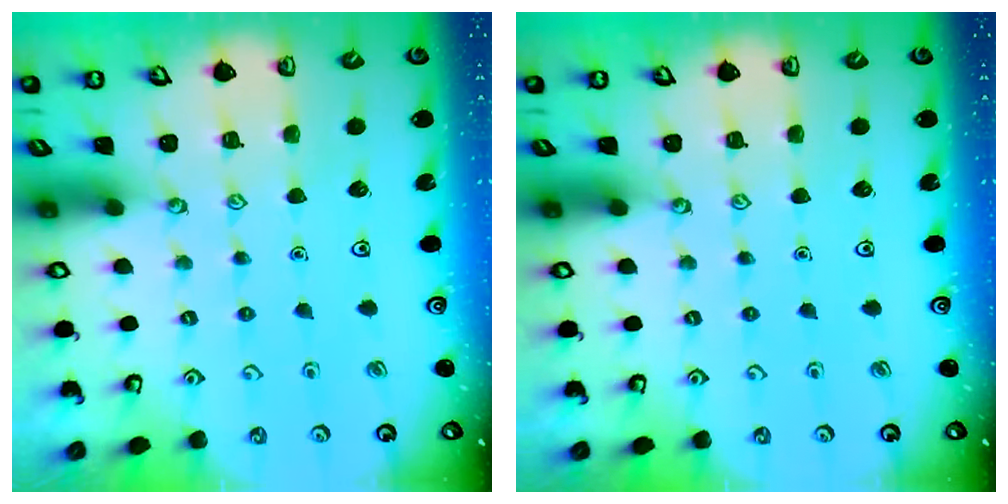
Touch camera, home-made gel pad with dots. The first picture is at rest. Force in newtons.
{"total": 0.0}